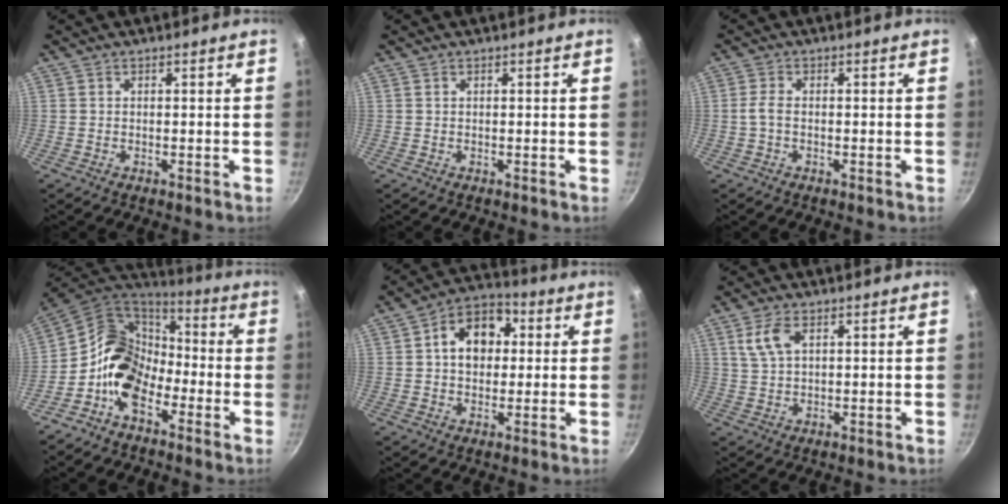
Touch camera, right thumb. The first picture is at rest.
{"total": 0.0}
{"total": 2.3, "force": [-0.3, 1.2, 1.8], "torque": [-0.043, 0.009, -0.011]}
{"total": 14.8, "force": [-5.1, 10.5, 9.1], "torque": [-0.136, 0.061, -0.128]}
{"total": 11.2, "force": [2.0, 8.3, 7.3], "torque": [-0.067, 0.018, 0.017]}
{"total": 5.3, "force": [2.2, 2.8, 3.9], "torque": [-0.074, -0.001, 0.043]}